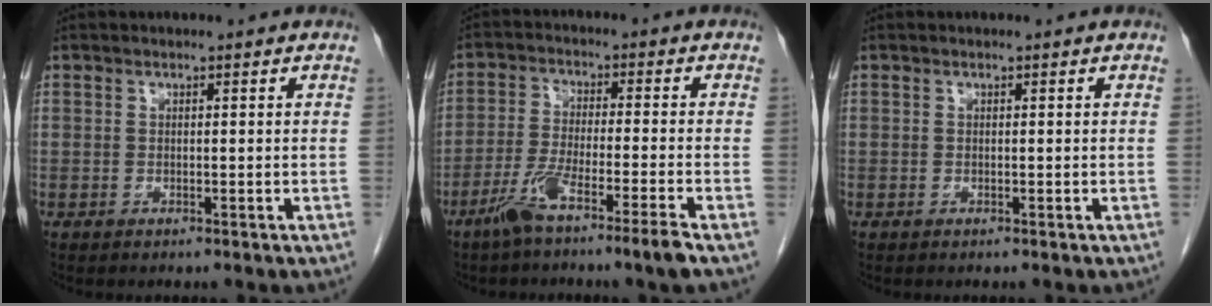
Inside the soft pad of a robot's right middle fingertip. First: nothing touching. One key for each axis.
{"total": 7.9, "fx": -5.2, "fy": -0.7, "fz": 5.9, "tx": -0.109, "ty": -0.014, "tz": -0.100}
{"total": 0.0}